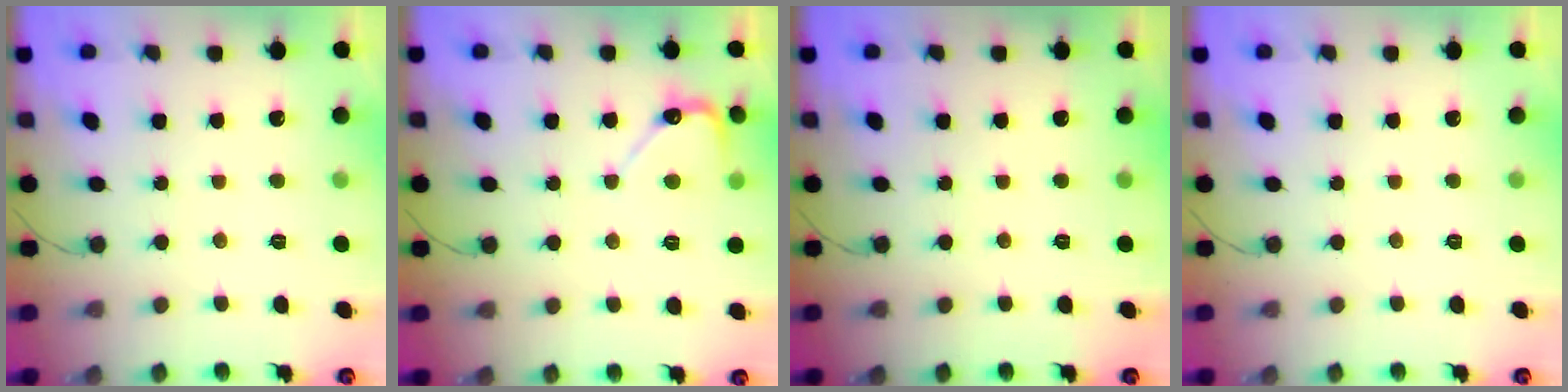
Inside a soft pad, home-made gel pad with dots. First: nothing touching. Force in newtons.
{"total": 6.0, "press": 6.0, "slide": 0.4}
{"total": 0.0}
{"total": 0.0}